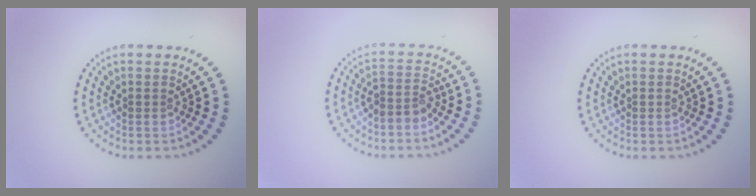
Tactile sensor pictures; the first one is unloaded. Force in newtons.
{"total": 2.1, "press": 1.7, "slide": 1.3}
{"total": 0.0}